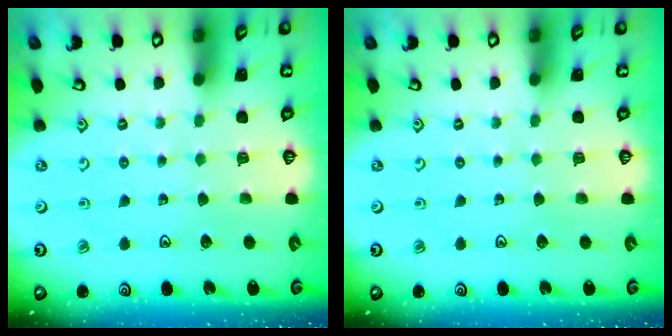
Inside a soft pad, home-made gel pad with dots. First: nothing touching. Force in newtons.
{"total": 0.0}